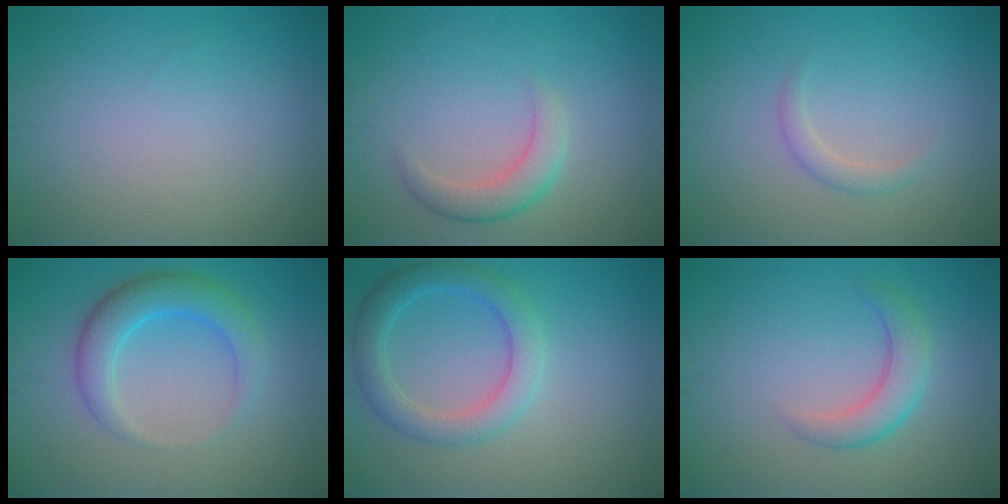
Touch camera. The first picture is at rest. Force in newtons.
{"total": 2.6, "press": 2.6, "slide": 0.0}
{"total": 1.3, "press": 1.3, "slide": 0.1}
{"total": 4.2, "press": 4.2, "slide": 0.1}
{"total": 4.0, "press": 4.0, "slide": 0.1}
{"total": 3.0, "press": 3.0, "slide": 0.2}